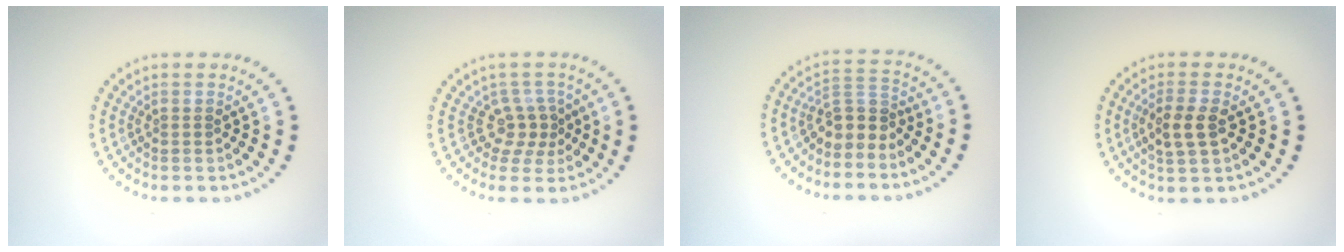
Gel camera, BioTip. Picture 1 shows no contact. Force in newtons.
{"total": 2.4, "press": 1.7, "slide": 1.8}
{"total": 2.7, "press": 2.0, "slide": 1.7}
{"total": 2.9, "press": 2.8, "slide": 0.9}